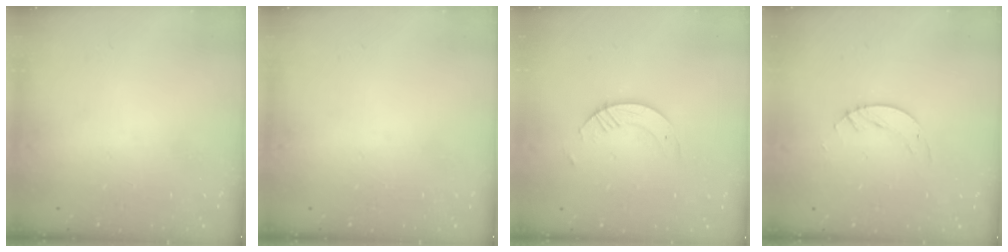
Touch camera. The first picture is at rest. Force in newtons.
{"total": 0.0}
{"total": 4.3, "press": 4.2, "slide": 0.3}
{"total": 4.5, "press": 4.5, "slide": 0.4}